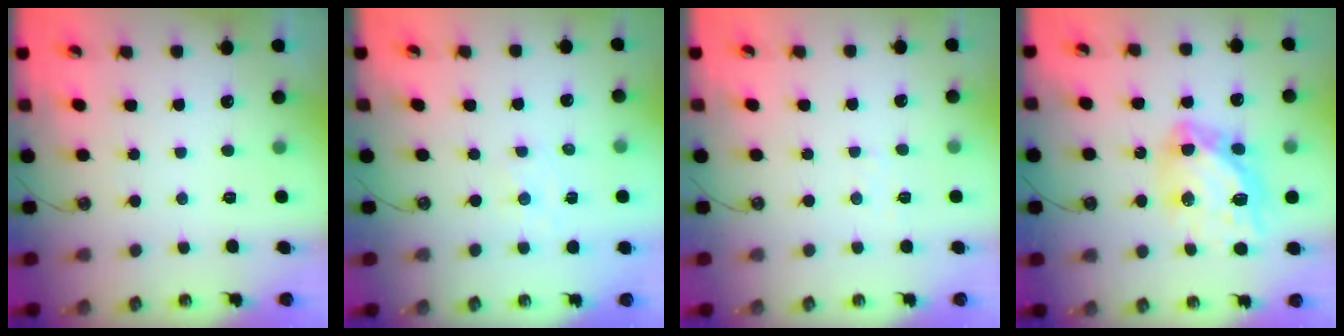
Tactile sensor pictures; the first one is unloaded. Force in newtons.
{"total": 2.5, "press": 2.5, "slide": 0.4}
{"total": 4.2, "press": 4.2, "slide": 0.5}
{"total": 15.7, "press": 15.6, "slide": 1.7}